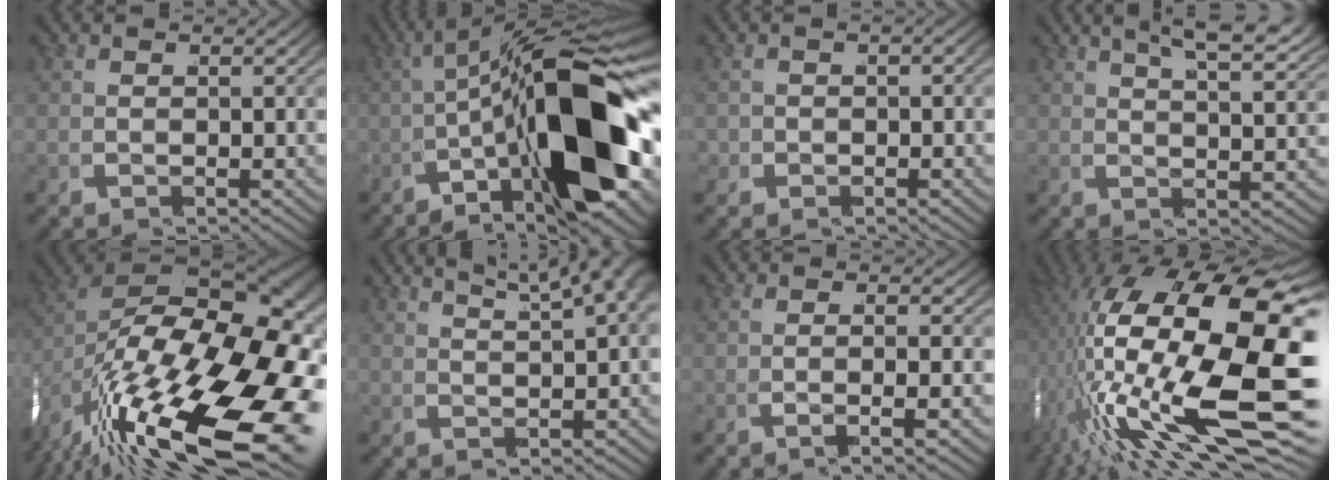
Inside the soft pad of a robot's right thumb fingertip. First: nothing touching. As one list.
[{"total": 17.1, "force": [-2.1, 7.1, 15.3], "torque": [-0.235, -0.011, -0.046]}, {"total": 1.8, "force": [-0.7, 1.5, 0.8], "torque": [-0.010, -0.003, -0.009]}, {"total": 5.3, "force": [3.2, 2.3, 3.6], "torque": [-0.039, 0.017, 0.036]}, {"total": 26.2, "force": [-7.0, 16.7, 18.9], "torque": [-0.333, -0.094, -0.084]}, {"total": 6.1, "force": [4.0, 2.4, 3.8], "torque": [-0.023, 0.027, 0.053]}, {"total": 2.4, "force": [-1.1, 0.5, 2.1], "torque": [-0.043, 0.002, -0.028]}, {"total": 21.3, "force": [-2.8, 11.7, 17.6], "torque": [-0.359, -0.075, -0.014]}]